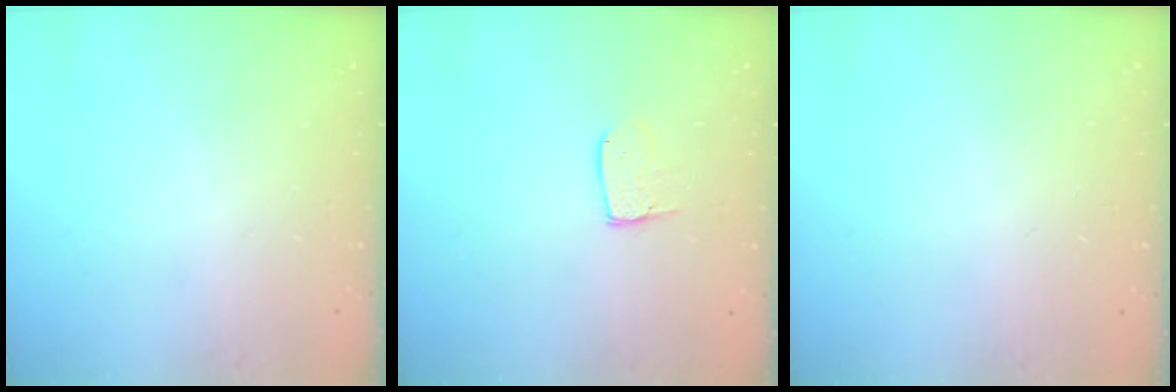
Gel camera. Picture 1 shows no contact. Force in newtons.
{"total": 6.7, "press": 6.7, "slide": 0.5}
{"total": 0.0}